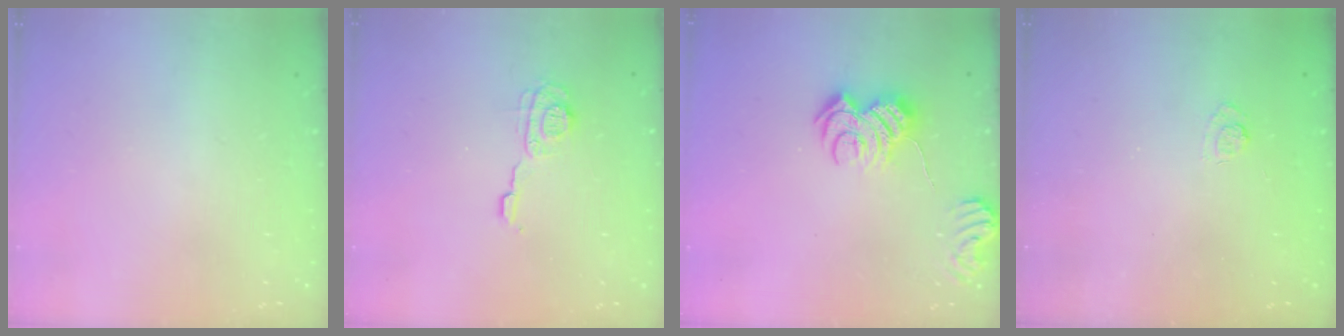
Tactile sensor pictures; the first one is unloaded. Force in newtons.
{"total": 7.5, "press": 7.5, "slide": 0.2}
{"total": 9.4, "press": 9.4, "slide": 0.6}
{"total": 2.9, "press": 2.5, "slide": 1.5}